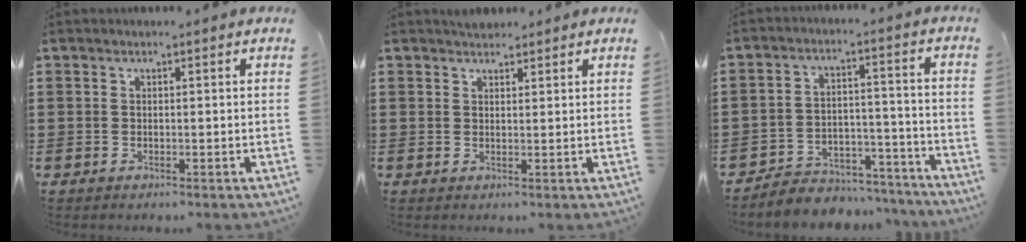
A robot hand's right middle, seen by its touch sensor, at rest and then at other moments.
{"total": 1.6, "force": [1.5, 0.4, -0.3], "torque": [0.000, 0.005, 0.031]}
{"total": 5.6, "force": [-5.5, 1.3, 0.3], "torque": [-0.004, 0.018, -0.111]}